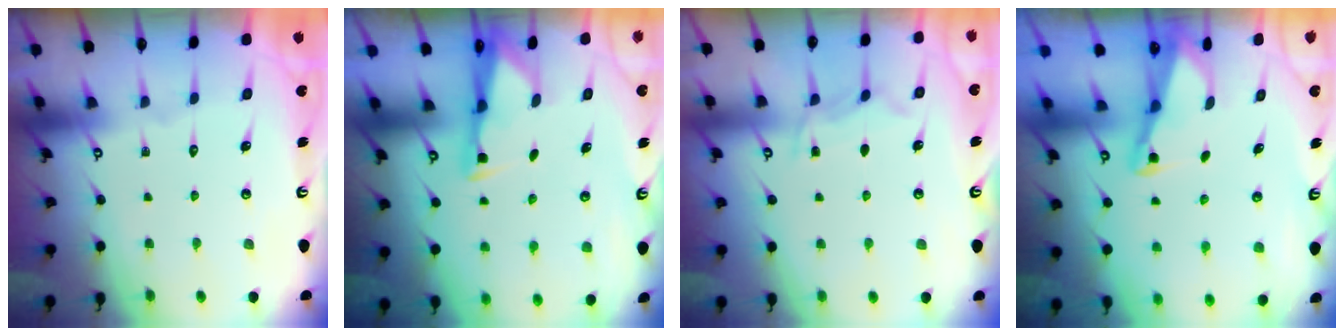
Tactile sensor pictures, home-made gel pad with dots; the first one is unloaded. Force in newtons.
{"total": 2.9, "press": 2.9, "slide": 0.4}
{"total": 6.4, "press": 6.3, "slide": 0.8}
{"total": 2.0, "press": 2.0, "slide": 0.4}